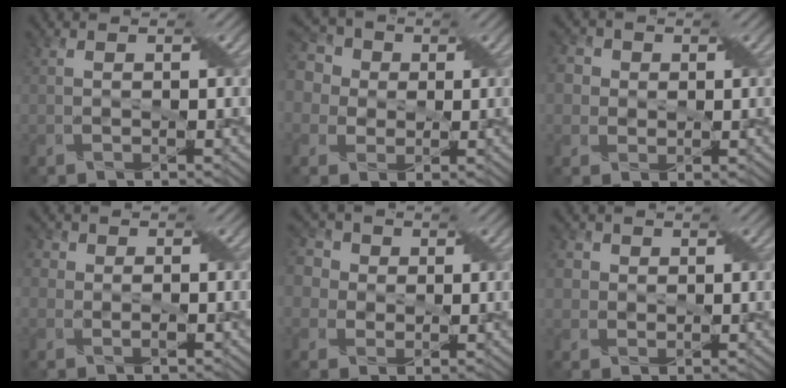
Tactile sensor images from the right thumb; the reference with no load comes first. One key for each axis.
{"total": 9.2, "fx": 2.4, "fy": 7.8, "fz": 4.3, "tx": -0.141, "ty": 0.037, "tz": 0.016}
{"total": 5.7, "fx": 1.7, "fy": 5.0, "fz": 2.2, "tx": -0.070, "ty": 0.022, "tz": 0.011}
{"total": 3.3, "fx": 0.2, "fy": 2.8, "fz": 1.7, "tx": -0.011, "ty": 0.006, "tz": -0.029}
{"total": 6.3, "fx": 1.5, "fy": 5.5, "fz": 2.8, "tx": -0.086, "ty": 0.026, "tz": -0.001}
{"total": 3.7, "fx": 1.2, "fy": 3.3, "fz": 1.3, "tx": -0.038, "ty": 0.009, "tz": 0.008}